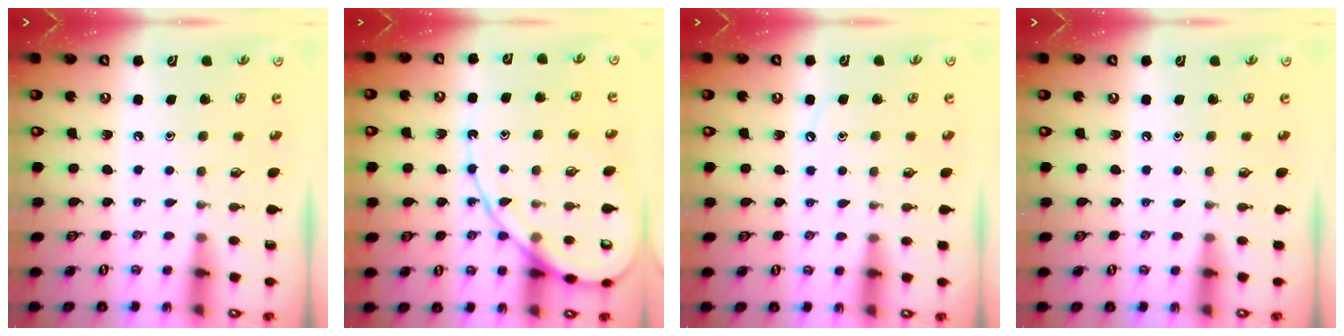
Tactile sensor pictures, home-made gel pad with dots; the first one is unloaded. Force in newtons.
{"total": 11.9, "press": 11.9, "slide": 1.1}
{"total": 3.4, "press": 3.3, "slide": 0.5}
{"total": 2.9, "press": 2.9, "slide": 0.5}